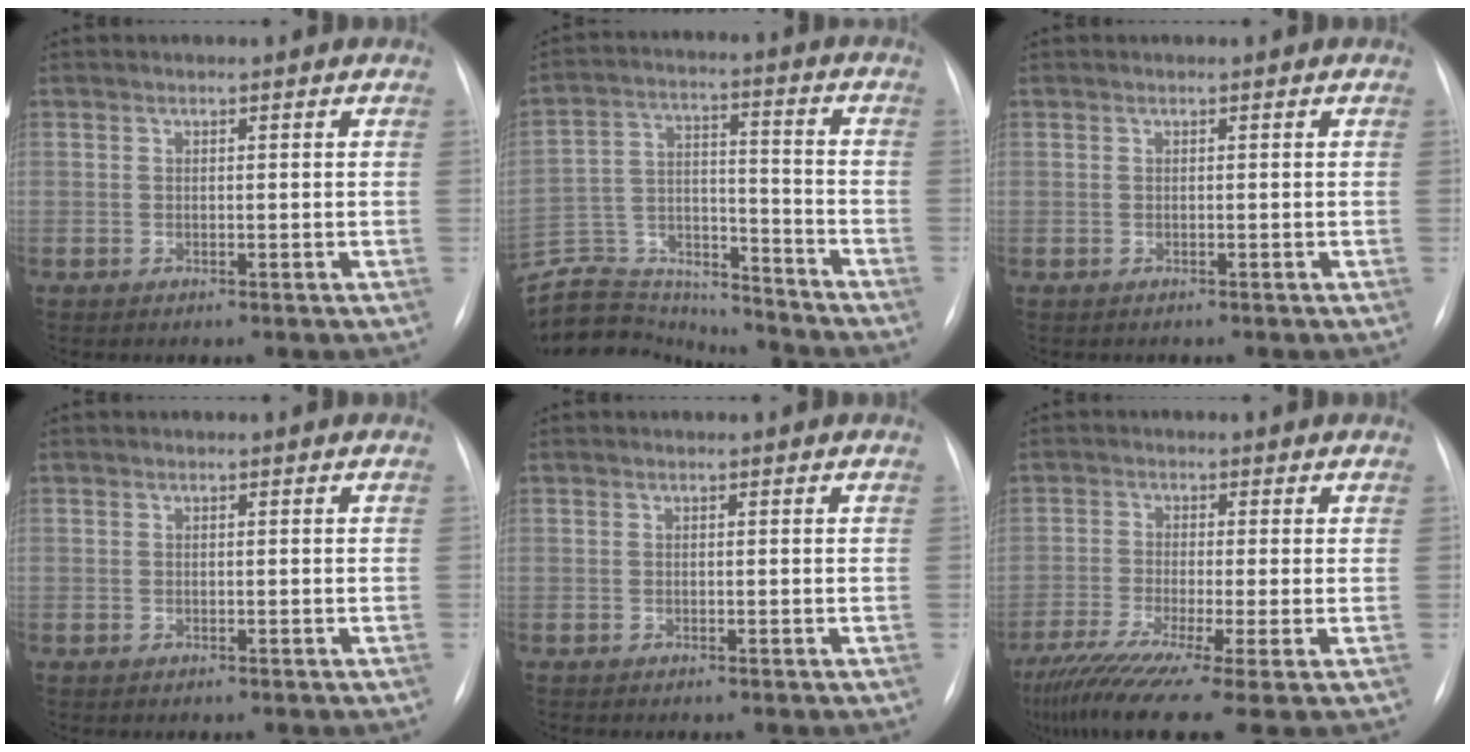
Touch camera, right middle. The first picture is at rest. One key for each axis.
{"total": 17.8, "fx": -17.2, "fy": 3.9, "fz": 2.8, "tx": -0.060, "ty": 0.041, "tz": -0.269}
{"total": 0.6, "fx": -0.5, "fy": 0.2, "fz": 0.0, "tx": -0.008, "ty": 0.000, "tz": -0.009}
{"total": 0.0}
{"total": 0.0}
{"total": 11.9, "fx": -8.0, "fy": 0.1, "fz": 8.8, "tx": -0.163, "ty": -0.034, "tz": -0.136}